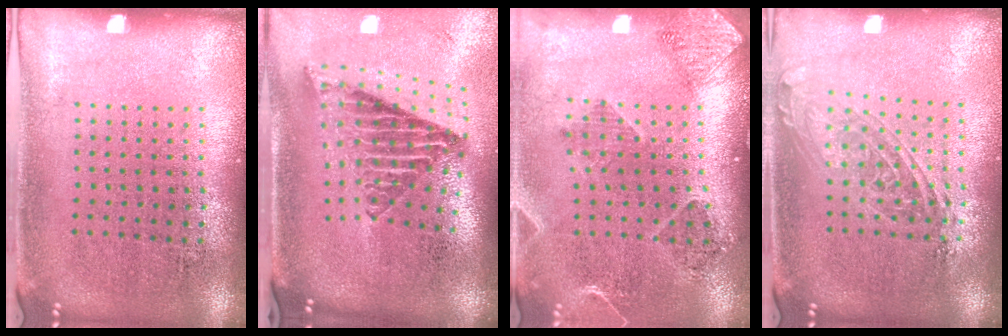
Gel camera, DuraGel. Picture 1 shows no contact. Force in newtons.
{"total": 2.7, "press": 1.7, "slide": 2.0}
{"total": 1.6, "press": 1.5, "slide": 0.4}
{"total": 1.6, "press": 1.3, "slide": 0.8}